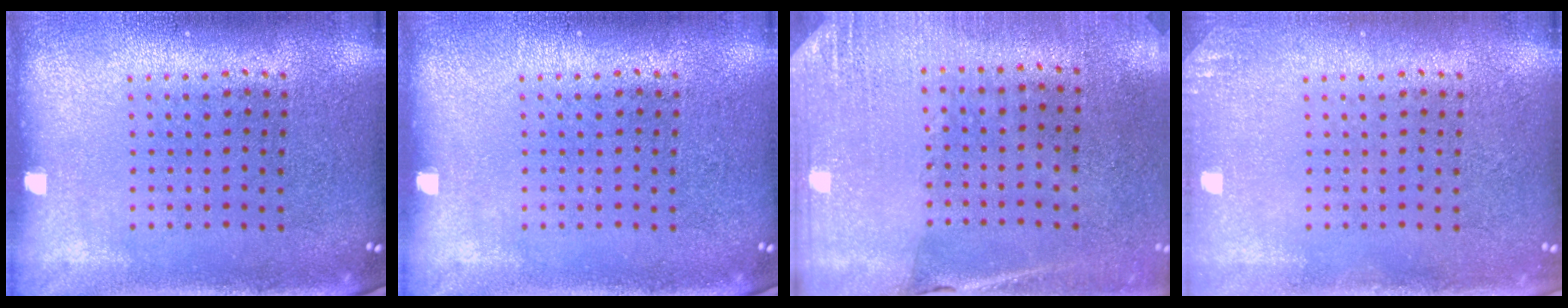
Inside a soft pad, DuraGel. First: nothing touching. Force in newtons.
{"total": 0.0}
{"total": 2.6, "press": 2.4, "slide": 1.0}
{"total": 1.0, "press": 1.0, "slide": 0.1}